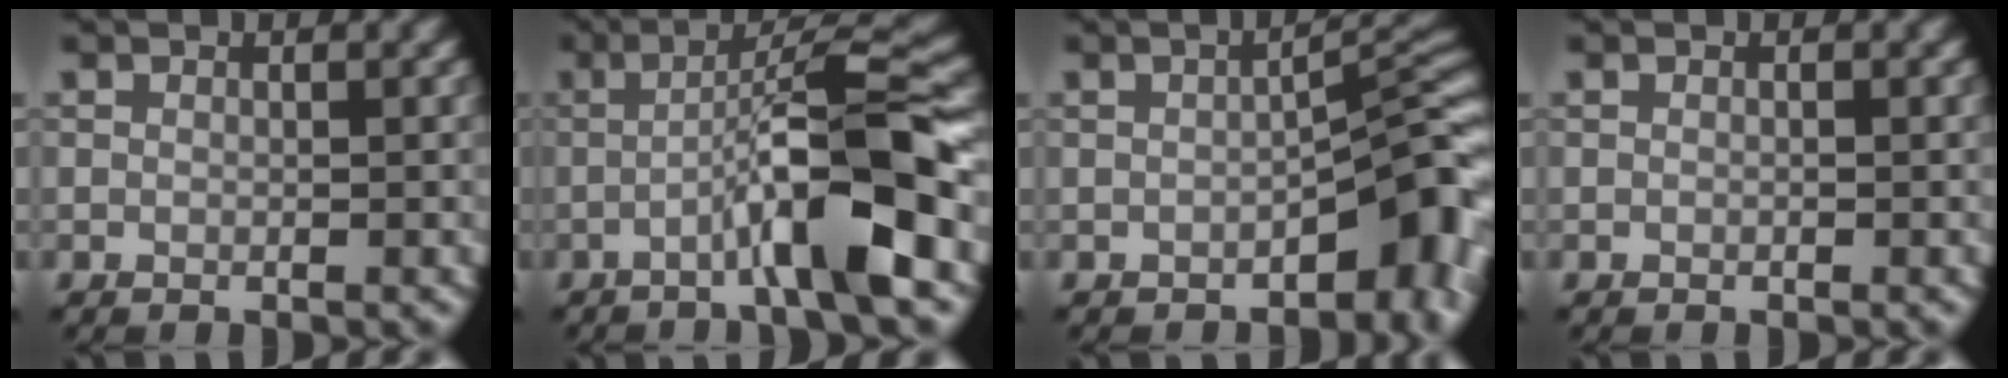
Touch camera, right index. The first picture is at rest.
{"total": 8.8, "force": [-2.7, 0.9, 8.3], "torque": [-0.123, 0.022, -0.051]}
{"total": 6.2, "force": [-2.6, 2.4, 5.1], "torque": [-0.043, 0.017, -0.041]}
{"total": 0.0}